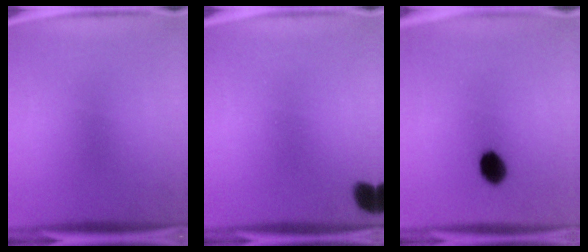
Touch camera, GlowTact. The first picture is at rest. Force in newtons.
{"total": 3.8}
{"total": 6.2}